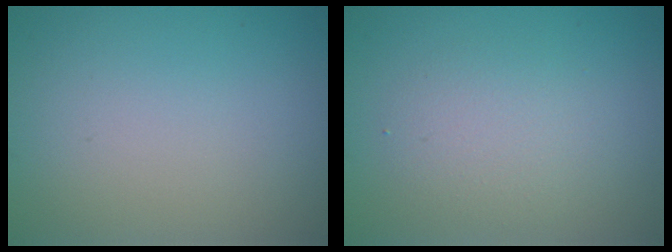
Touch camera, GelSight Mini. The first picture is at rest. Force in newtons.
{"total": 2.6, "press": 2.6, "slide": 0.3}